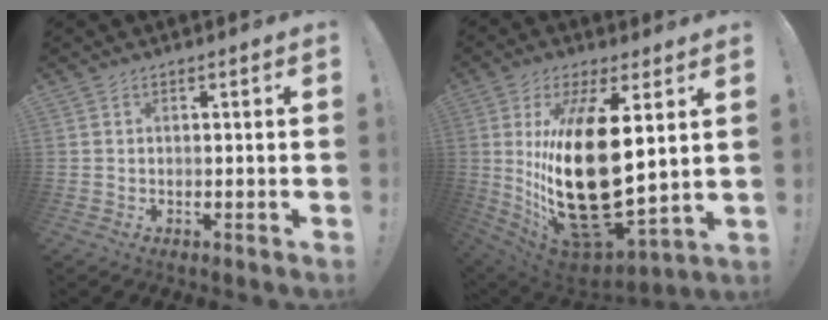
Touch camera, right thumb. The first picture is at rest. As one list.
[{"total": 27.3, "force": [4.6, 11.9, 24.1], "torque": [-0.480, -0.052, 0.094]}]